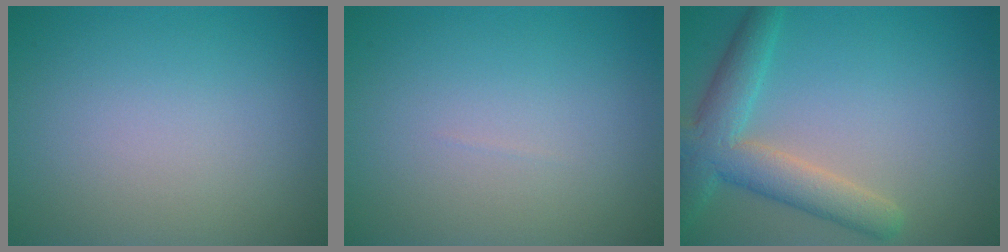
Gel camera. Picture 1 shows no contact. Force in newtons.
{"total": 0.0}
{"total": 5.3, "press": 5.3, "slide": 0.3}